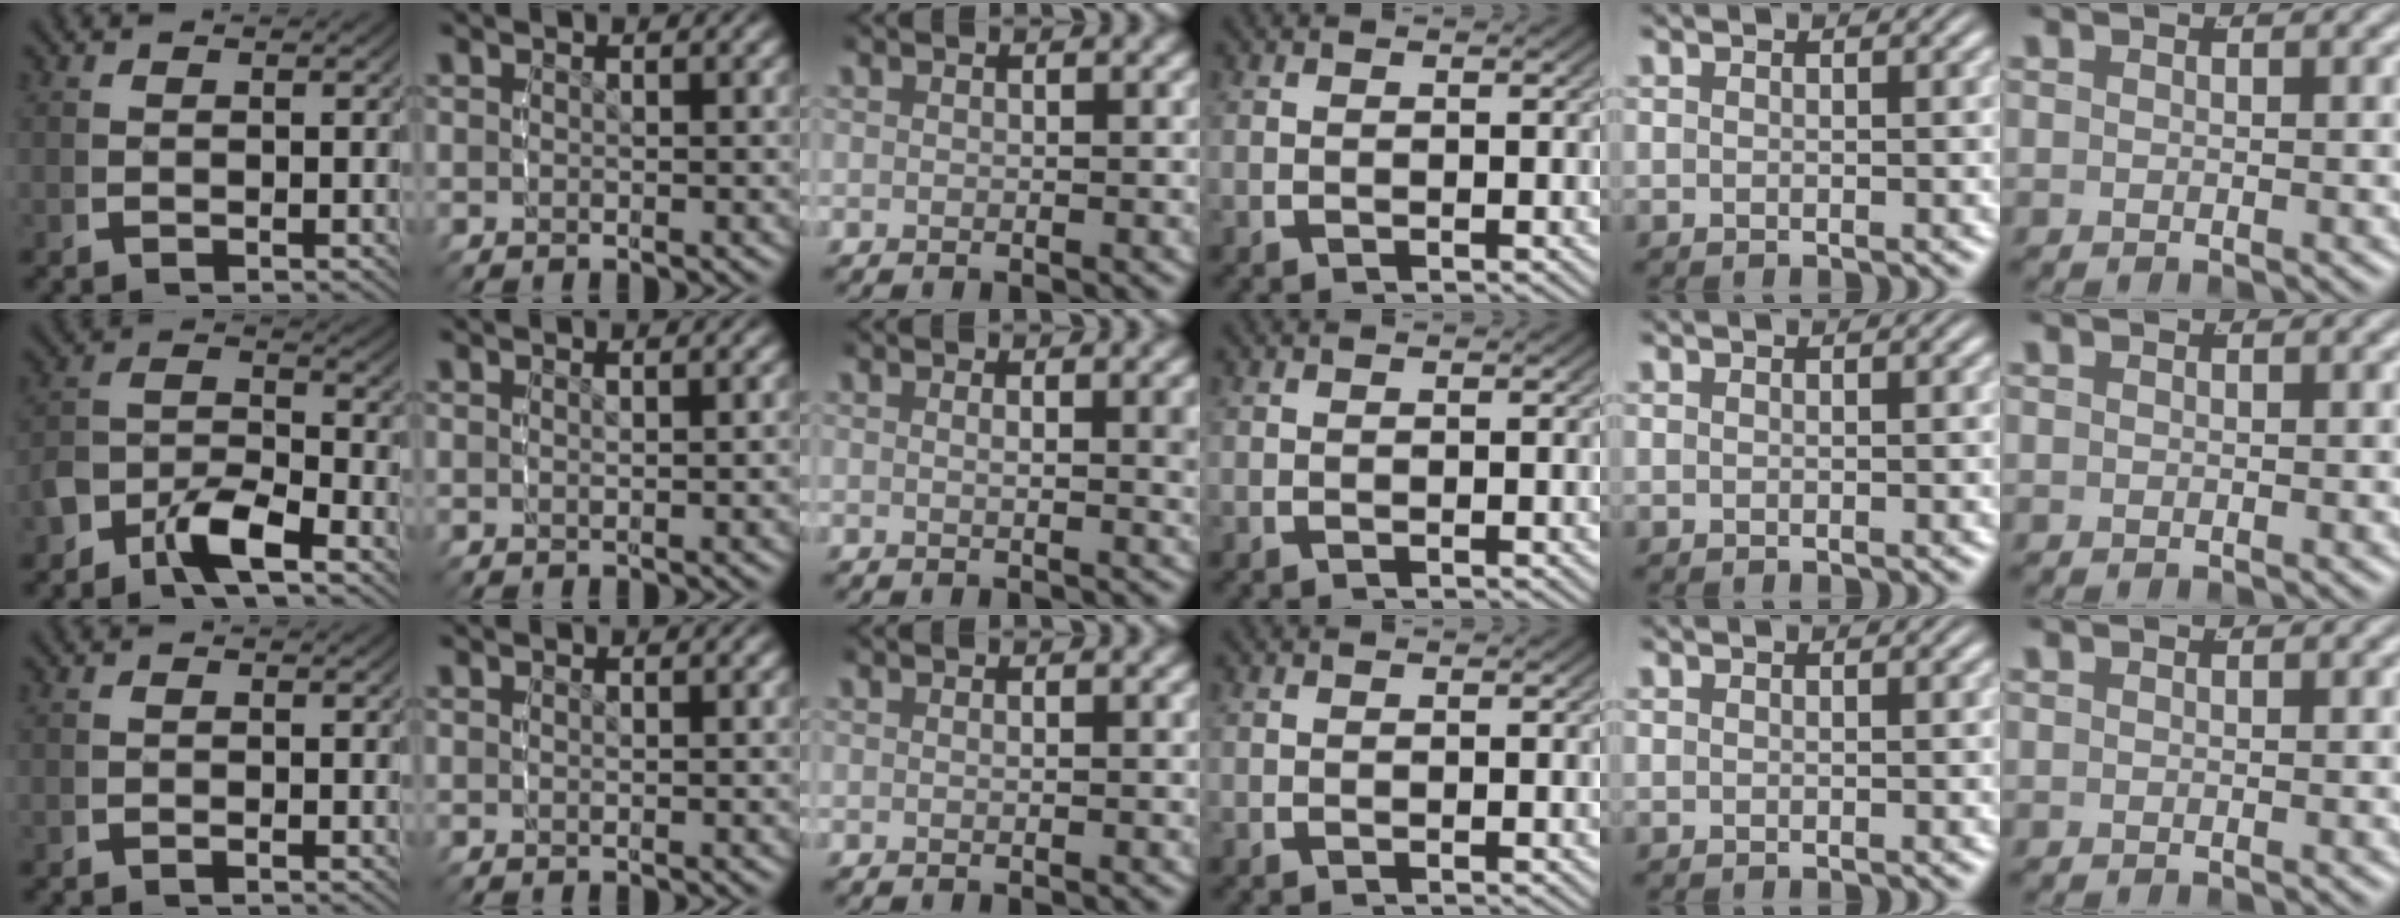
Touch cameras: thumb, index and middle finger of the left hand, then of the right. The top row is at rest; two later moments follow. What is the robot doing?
{"motion": "lift_and_place", "object": "stress ball aka squeeze ball"}